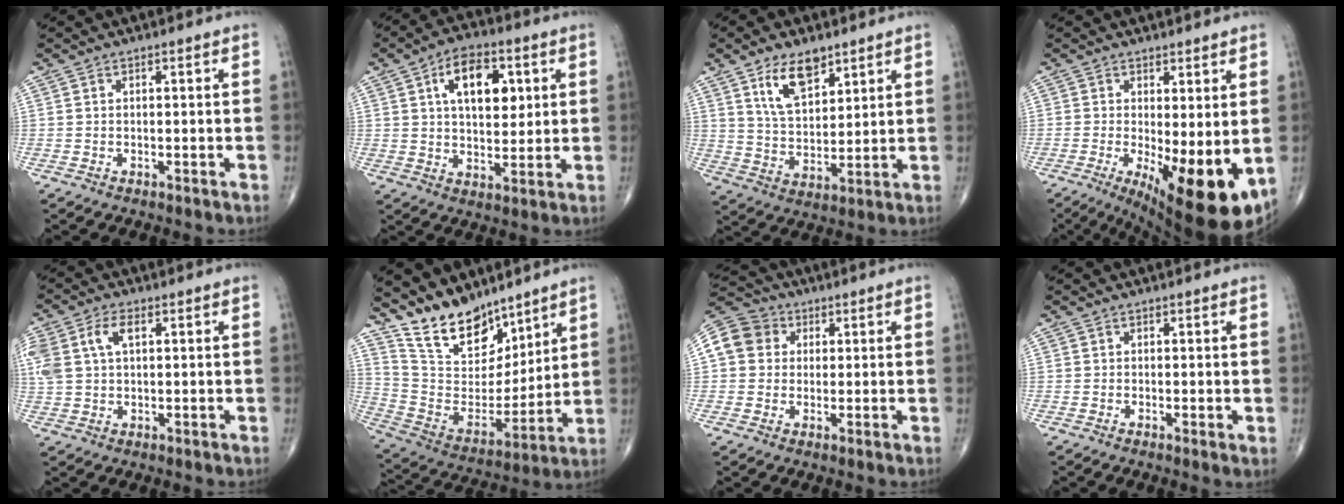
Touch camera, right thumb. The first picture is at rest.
{"total": 12.3, "force": [3.8, 6.9, 9.4], "torque": [-0.118, -0.006, 0.060]}
{"total": 10.3, "force": [6.0, 5.2, 6.6], "torque": [-0.099, -0.036, 0.119]}
{"total": 14.1, "force": [-2.7, 4.6, 13.0], "torque": [-0.185, -0.029, -0.023]}
{"total": 10.4, "force": [3.2, 6.3, 7.6], "torque": [-0.194, 0.013, 0.065]}
{"total": 16.1, "force": [12.5, 7.7, 6.6], "torque": [-0.077, -0.070, 0.243]}
{"total": 9.2, "force": [1.8, 8.1, 3.9], "torque": [-0.059, 0.016, 0.019]}
{"total": 1.2, "force": [-0.1, 0.2, 1.2], "torque": [-0.026, -0.006, -0.006]}